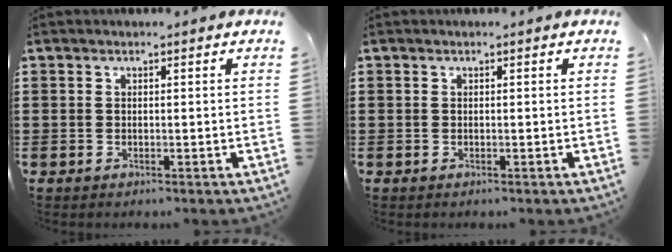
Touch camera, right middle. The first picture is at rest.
{"total": 0.0}